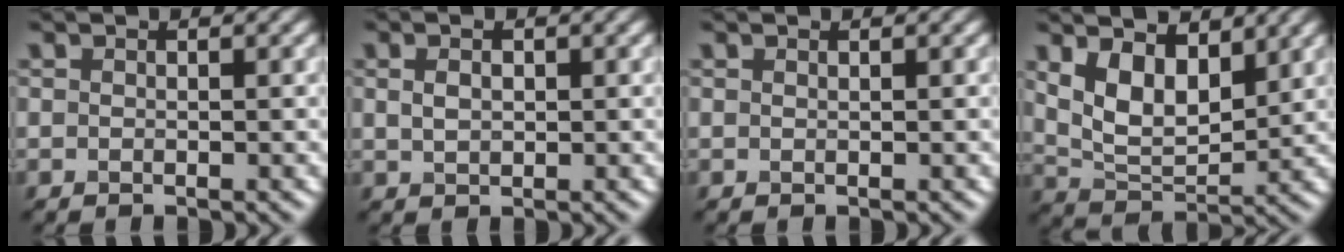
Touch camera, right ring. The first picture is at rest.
{"total": 1.9, "force": [0.5, 1.2, 1.3], "torque": [-0.024, -0.002, 0.015]}
{"total": 0.0}
{"total": 6.7, "force": [3.1, 3.4, 4.9], "torque": [-0.100, -0.003, 0.056]}